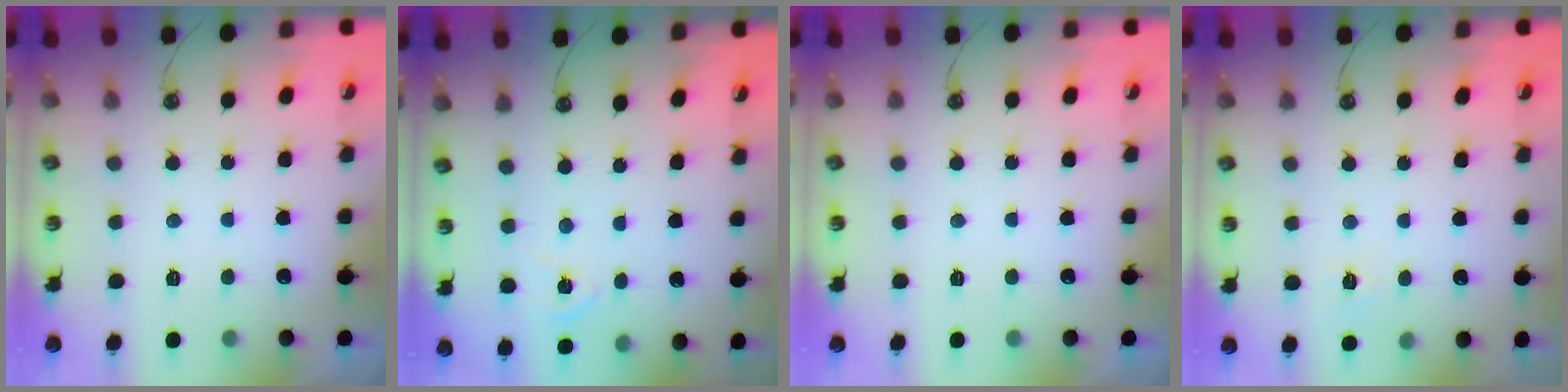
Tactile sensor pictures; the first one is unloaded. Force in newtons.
{"total": 4.4, "press": 4.3, "slide": 0.6}
{"total": 0.0}
{"total": 5.0, "press": 5.0, "slide": 0.6}